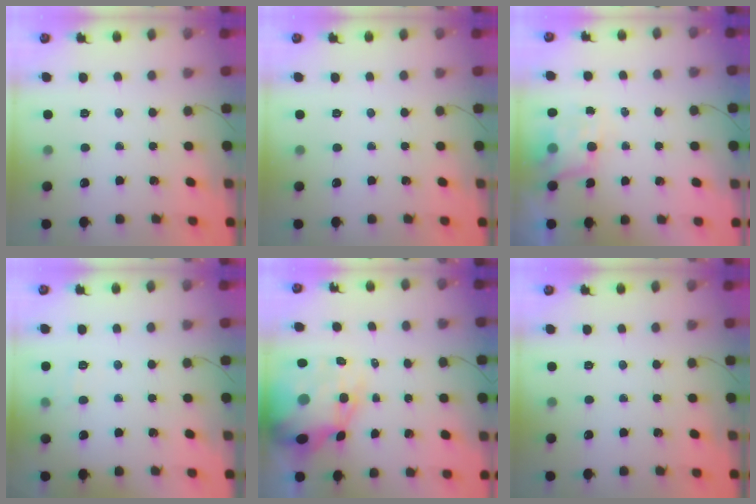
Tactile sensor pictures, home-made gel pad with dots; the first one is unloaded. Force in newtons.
{"total": 0.0}
{"total": 5.7, "press": 5.6, "slide": 0.8}
{"total": 6.6, "press": 6.4, "slide": 1.6}
{"total": 13.6, "press": 13.1, "slide": 3.9}
{"total": 0.0}